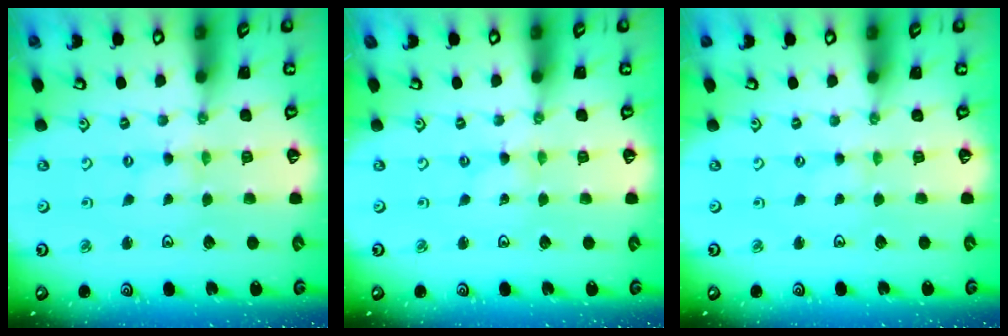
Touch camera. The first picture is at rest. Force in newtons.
{"total": 0.0}
{"total": 0.0}